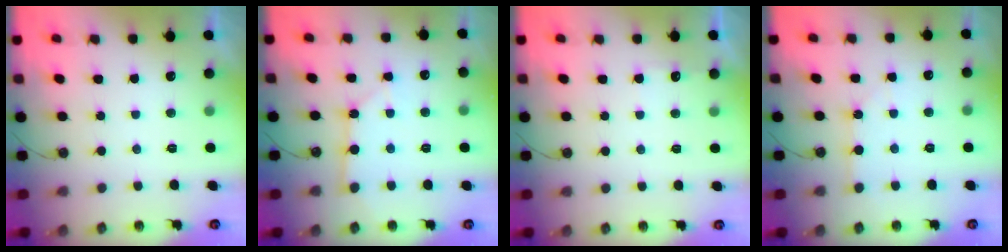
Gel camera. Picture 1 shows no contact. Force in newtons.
{"total": 3.0, "press": 3.0, "slide": 0.1}
{"total": 3.8, "press": 3.8, "slide": 0.4}
{"total": 2.6, "press": 2.6, "slide": 0.3}